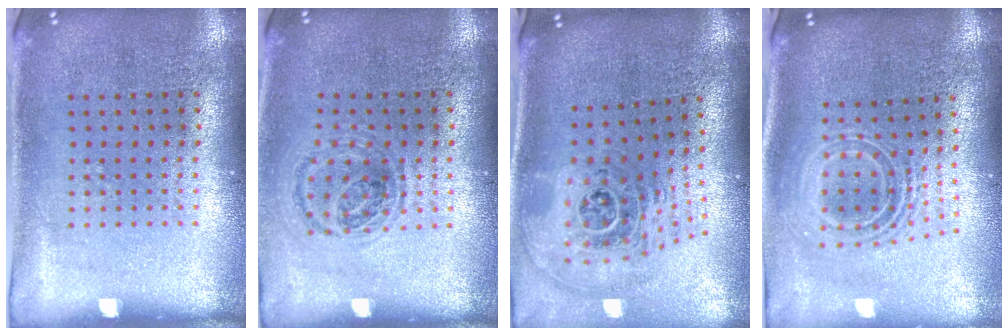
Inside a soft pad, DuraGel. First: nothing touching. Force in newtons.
{"total": 1.0, "press": 1.0, "slide": 0.2}
{"total": 2.1, "press": 1.6, "slide": 1.4}
{"total": 2.1, "press": 1.6, "slide": 1.4}